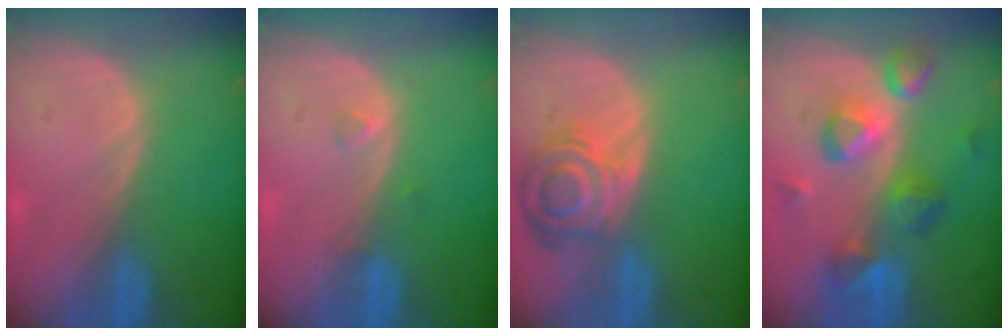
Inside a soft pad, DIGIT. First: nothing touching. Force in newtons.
{"total": 1.0, "press": 1.0, "slide": 0.2}
{"total": 8.2, "press": 7.3, "slide": 3.8}
{"total": 9.4, "press": 8.1, "slide": 4.7}